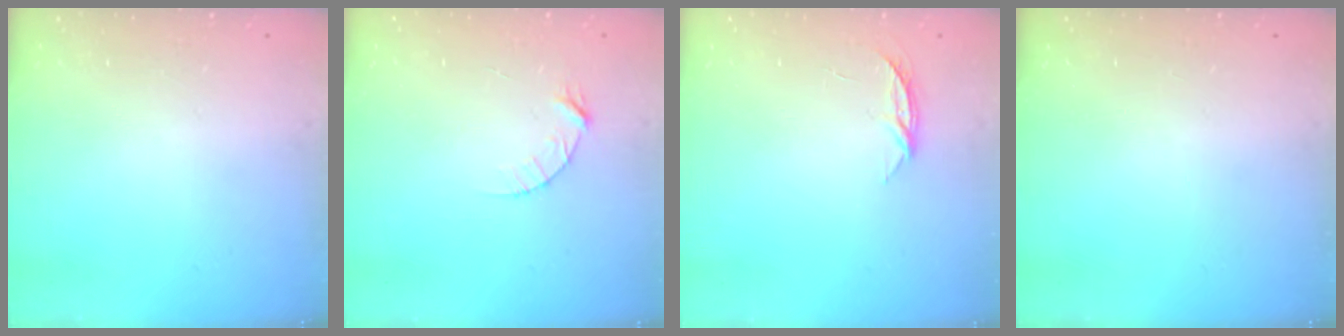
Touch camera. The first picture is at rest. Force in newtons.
{"total": 4.4, "press": 4.4, "slide": 0.4}
{"total": 4.0, "press": 4.0, "slide": 0.5}
{"total": 0.0}